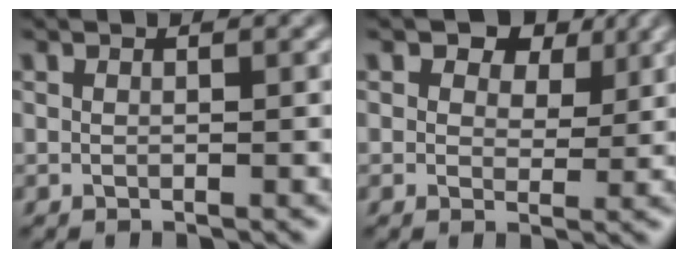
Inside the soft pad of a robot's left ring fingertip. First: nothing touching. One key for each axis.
{"total": 5.3, "fx": 3.6, "fy": 2.9, "fz": 2.5, "tx": -0.039, "ty": 0.014, "tz": 0.035}